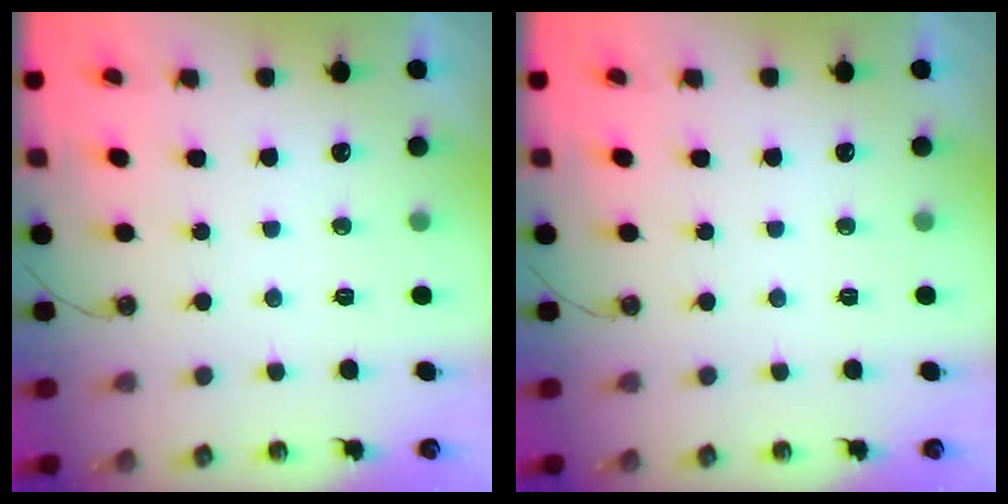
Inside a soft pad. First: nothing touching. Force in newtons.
{"total": 0.0}